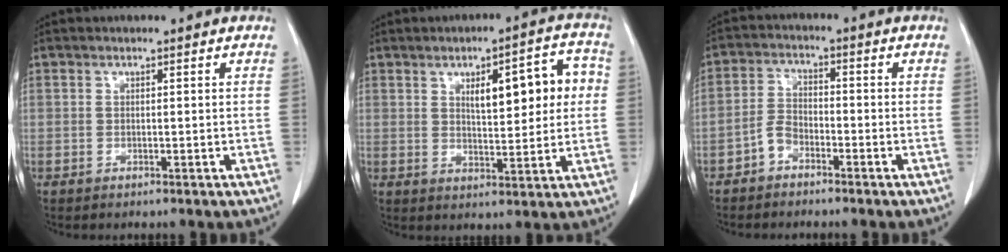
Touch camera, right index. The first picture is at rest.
{"total": 10.5, "force": [2.4, 3.2, 9.7], "torque": [-0.131, 0.026, 0.037]}
{"total": 3.5, "force": [-2.4, 2.0, 1.6], "torque": [-0.033, 0.008, -0.047]}